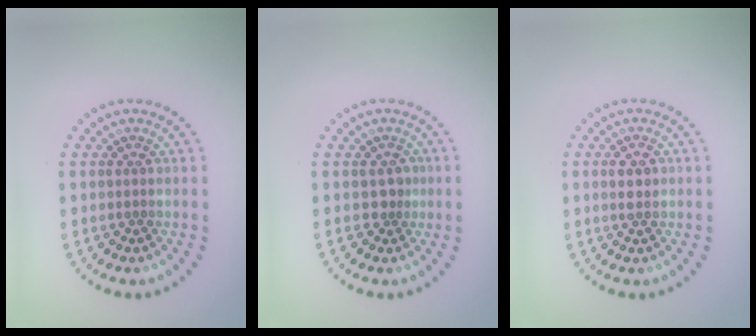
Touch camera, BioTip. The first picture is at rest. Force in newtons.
{"total": 1.5, "press": 1.1, "slide": 1.0}
{"total": 1.5, "press": 1.5, "slide": 0.4}